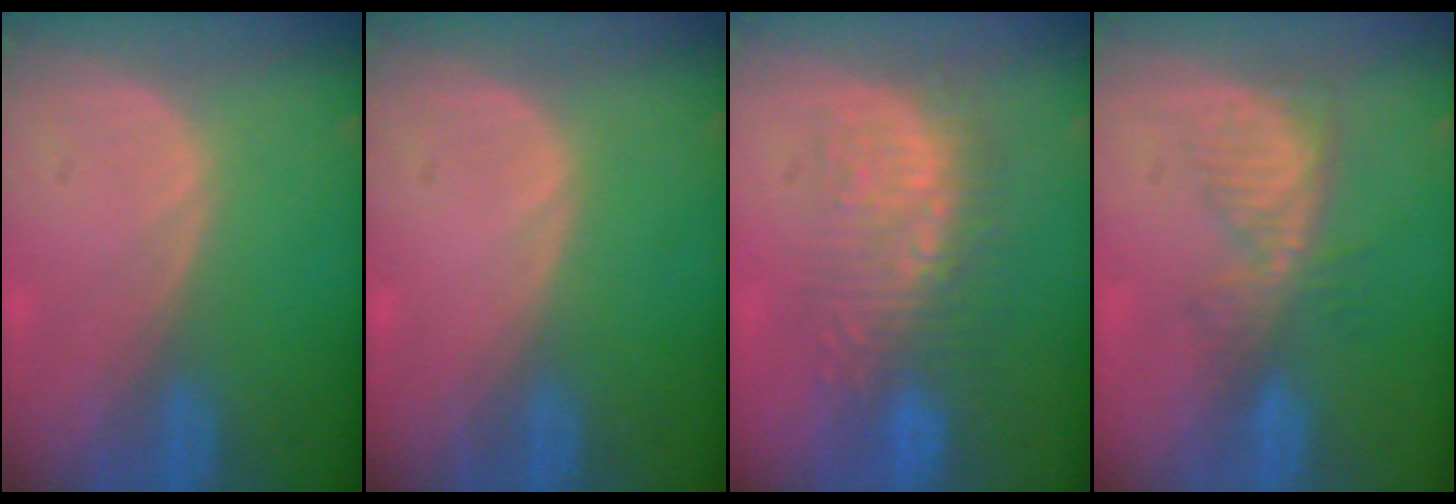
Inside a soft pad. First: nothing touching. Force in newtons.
{"total": 0.0}
{"total": 8.8, "press": 8.4, "slide": 2.5}
{"total": 5.6, "press": 5.1, "slide": 2.4}